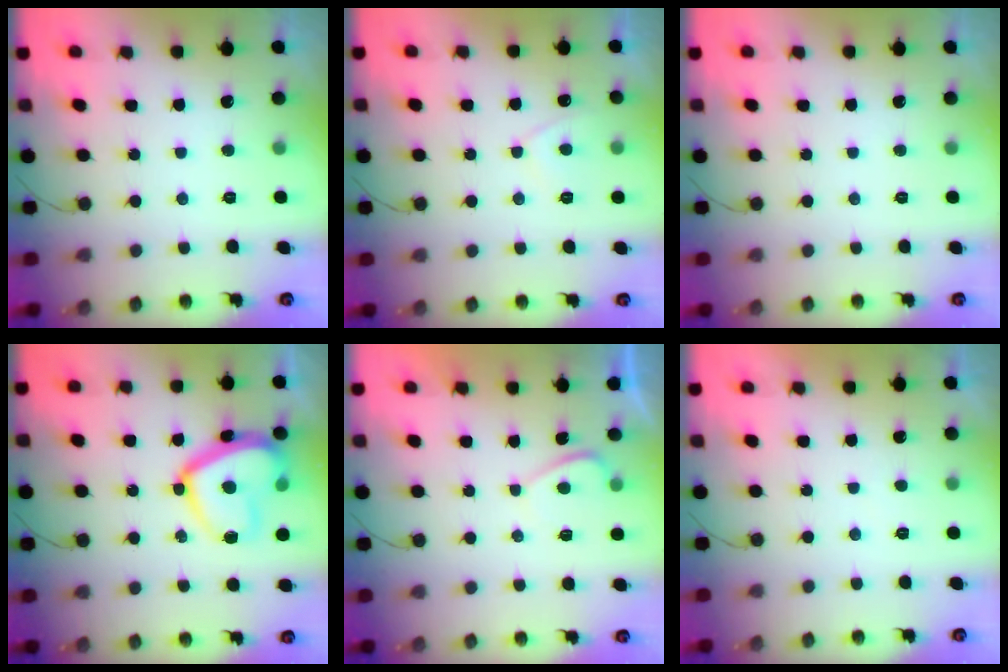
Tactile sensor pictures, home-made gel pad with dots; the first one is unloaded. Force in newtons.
{"total": 2.8, "press": 2.7, "slide": 0.5}
{"total": 0.0}
{"total": 15.9, "press": 15.8, "slide": 1.6}
{"total": 1.0, "press": 0.8, "slide": 0.5}
{"total": 0.7, "press": 0.5, "slide": 0.5}